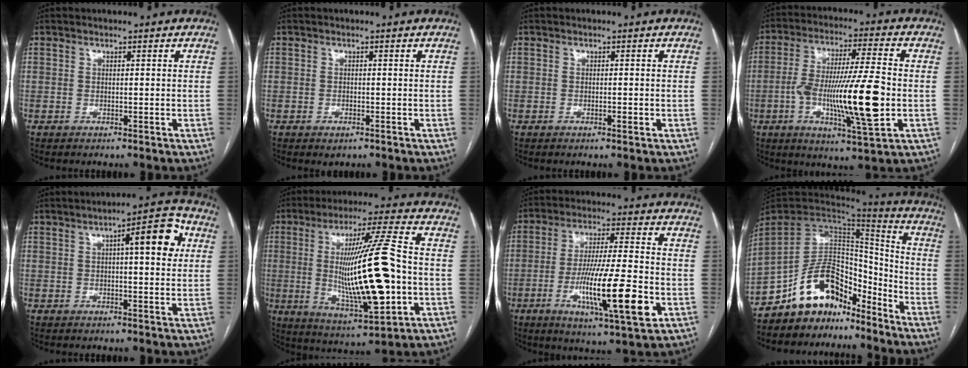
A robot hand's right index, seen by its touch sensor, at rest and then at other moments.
{"total": 1.0, "force": [-0.6, 0.6, 0.5], "torque": [-0.006, 0.000, -0.003]}
{"total": 1.0, "force": [-0.4, 0.1, 0.9], "torque": [-0.020, -0.001, -0.005]}
{"total": 16.5, "force": [-3.2, 1.5, 16.2], "torque": [-0.288, -0.007, -0.053]}
{"total": 8.5, "force": [2.4, 1.9, 7.9], "torque": [-0.107, 0.022, 0.028]}
{"total": 19.4, "force": [-1.8, 1.6, 19.3], "torque": [-0.351, -0.009, -0.022]}
{"total": 16.2, "force": [-5.1, 1.3, 15.4], "torque": [-0.275, -0.020, -0.082]}
{"total": 13.4, "force": [-10.3, 6.6, 5.5], "torque": [-0.098, 0.051, -0.183]}